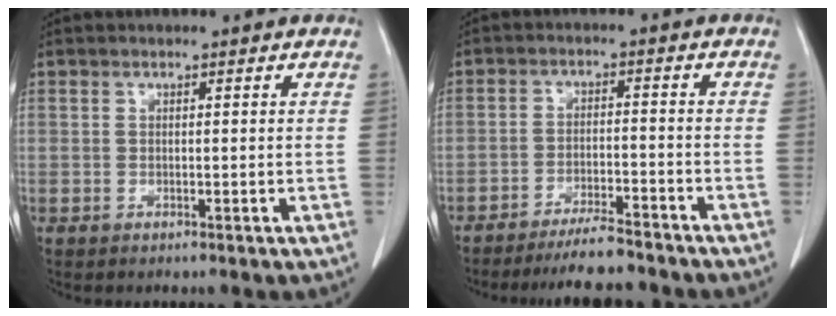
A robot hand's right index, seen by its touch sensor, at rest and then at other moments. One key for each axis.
{"total": 7.6, "fx": -7.0, "fy": 0.6, "fz": 2.8, "tx": -0.040, "ty": -0.012, "tz": -0.115}